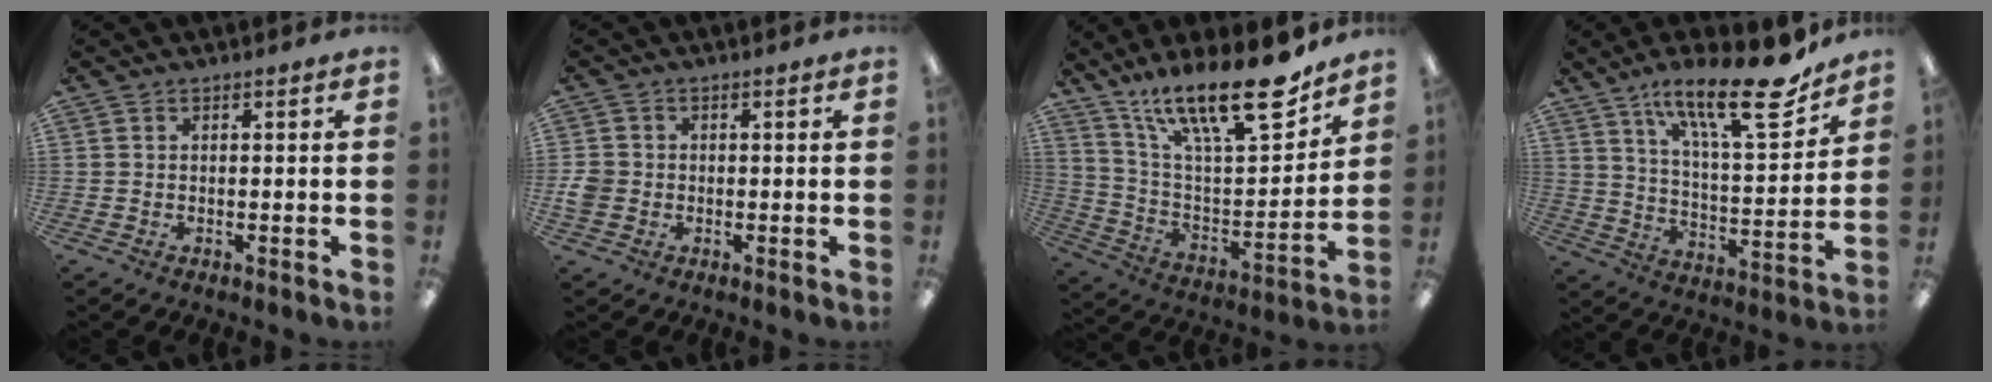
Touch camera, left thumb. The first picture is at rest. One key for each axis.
{"total": 3.4, "fx": -0.6, "fy": 3.0, "fz": 1.3, "tx": -0.028, "ty": 0.004, "tz": -0.011}
{"total": 22.8, "fx": 16.5, "fy": 6.1, "fz": 14.6, "tx": -0.234, "ty": -0.113, "tz": 0.274}
{"total": 21.8, "fx": 15.3, "fy": 5.8, "fz": 14.4, "tx": -0.224, "ty": -0.092, "tz": 0.245}